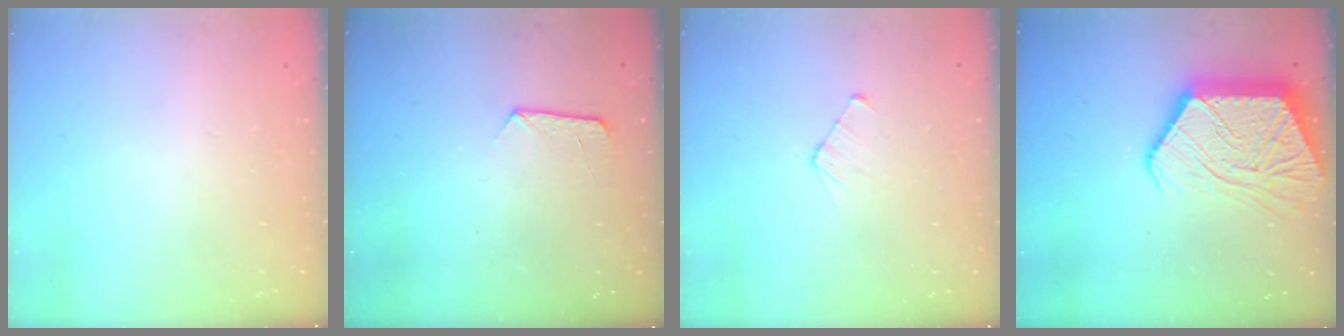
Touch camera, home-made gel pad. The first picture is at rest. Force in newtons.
{"total": 7.3, "press": 7.3, "slide": 0.7}
{"total": 4.0, "press": 4.0, "slide": 0.4}
{"total": 18.9, "press": 18.9, "slide": 1.4}